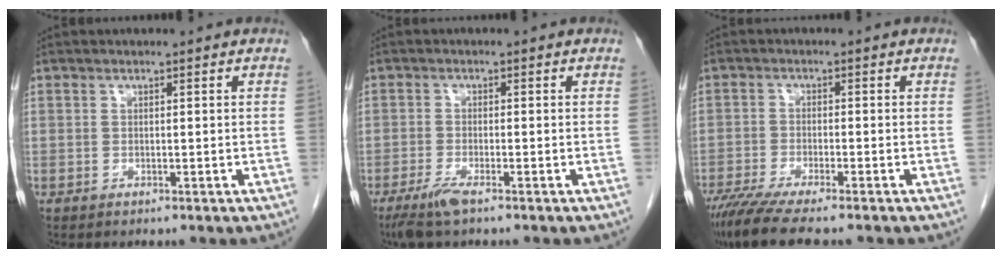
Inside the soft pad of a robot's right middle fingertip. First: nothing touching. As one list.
[{"total": 3.5, "force": [-2.4, 0.3, 2.5], "torque": [-0.058, -0.010, -0.049]}, {"total": 9.2, "force": [-7.5, 0.5, 5.3], "torque": [-0.084, -0.023, -0.125]}]